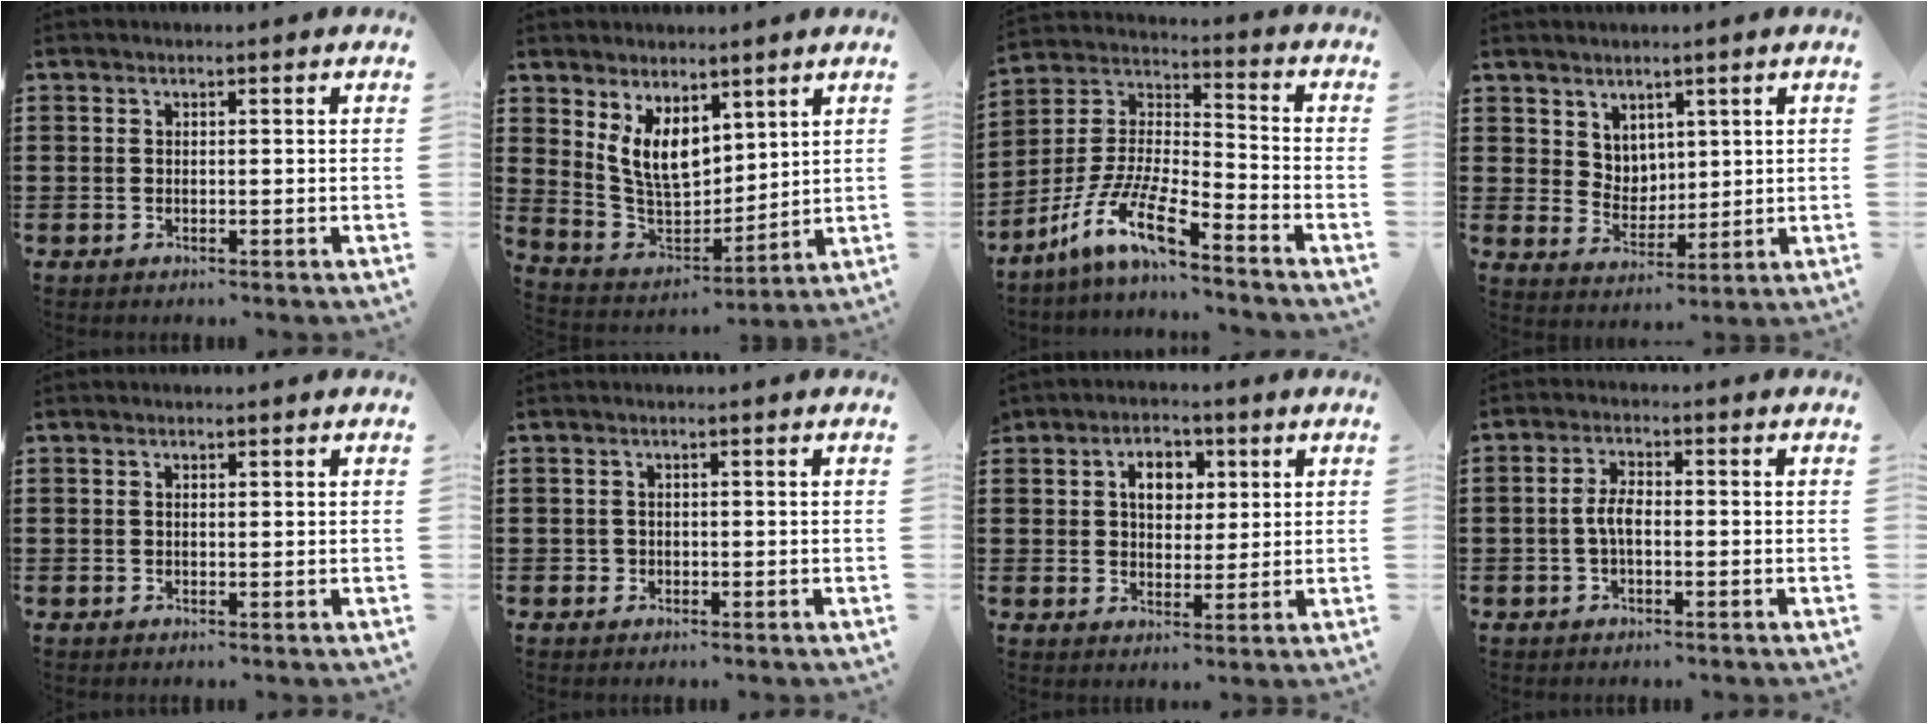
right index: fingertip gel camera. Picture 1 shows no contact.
{"total": 8.4, "force": [3.7, 4.5, 6.0], "torque": [-0.145, -0.008, 0.067]}
{"total": 10.5, "force": [-7.8, 1.8, 6.8], "torque": [-0.167, -0.012, -0.162]}
{"total": 4.7, "force": [3.3, 3.3, 0.5], "torque": [-0.027, 0.002, 0.064]}
{"total": 0.5, "force": [0.4, 0.3, 0.1], "torque": [-0.003, 0.003, 0.008]}
{"total": 0.8, "force": [-0.2, 0.8, 0.2], "torque": [-0.006, 0.005, -0.005]}
{"total": 5.3, "force": [2.0, 4.0, 2.9], "torque": [-0.057, 0.012, 0.030]}
{"total": 3.5, "force": [-0.6, 1.5, 3.1], "torque": [-0.073, 0.000, -0.017]}